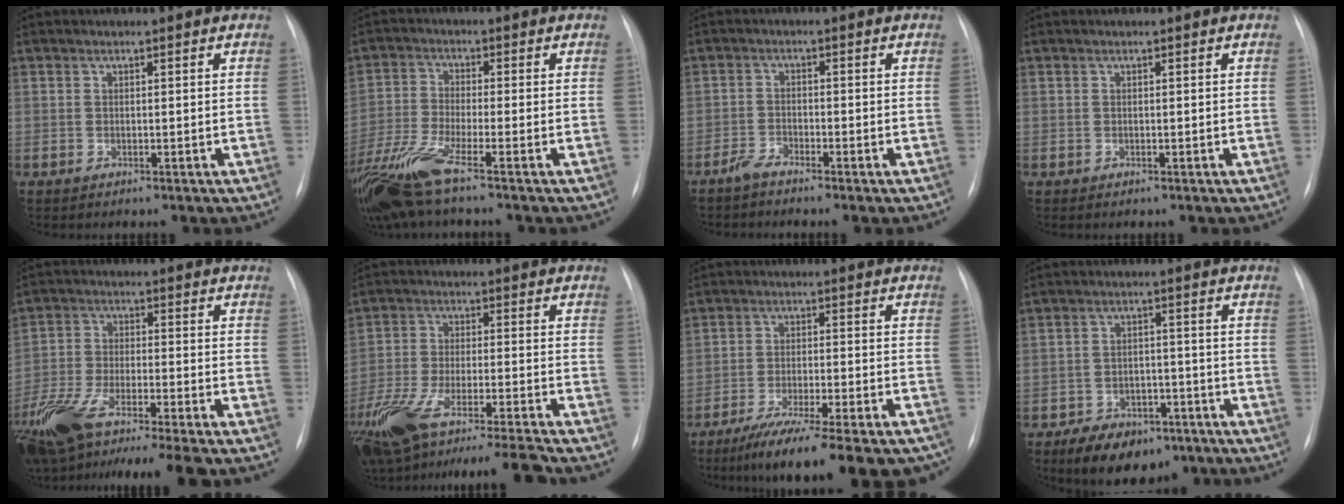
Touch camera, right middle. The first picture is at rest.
{"total": 10.2, "force": [-7.0, 0.7, 7.4], "torque": [-0.163, -0.026, -0.137]}
{"total": 2.2, "force": [-2.1, 0.1, 0.9], "torque": [-0.024, -0.004, -0.045]}
{"total": 0.0}
{"total": 18.5, "force": [-14.3, 2.2, 11.5], "torque": [-0.226, -0.034, -0.244]}
{"total": 19.6, "force": [-16.2, 1.2, 11.0], "torque": [-0.211, -0.029, -0.273]}
{"total": 20.1, "force": [-16.5, 2.5, 11.1], "torque": [-0.116, -0.019, -0.236]}
{"total": 10.0, "force": [-6.8, 5.4, 5.0], "torque": [-0.076, 0.007, -0.102]}